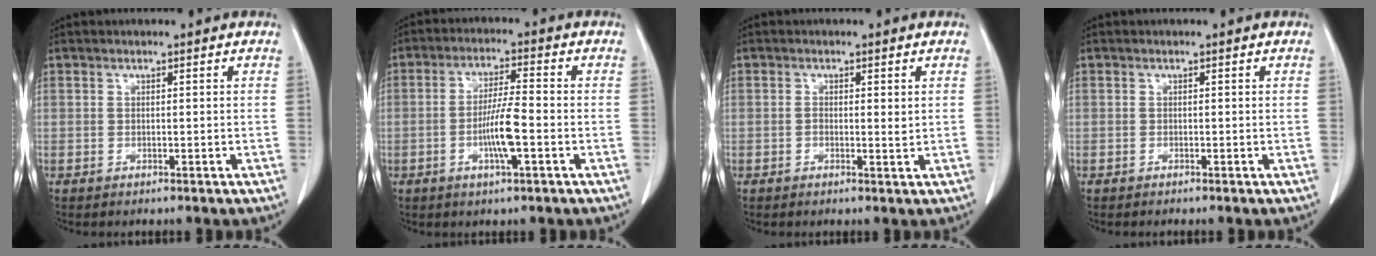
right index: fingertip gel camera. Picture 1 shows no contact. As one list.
[{"total": 6.7, "force": [-1.9, 0.4, 6.4], "torque": [-0.125, -0.002, -0.037]}, {"total": 0.7, "force": [0.0, 0.2, 0.7], "torque": [-0.014, -0.001, 0.001]}, {"total": 0.0}]